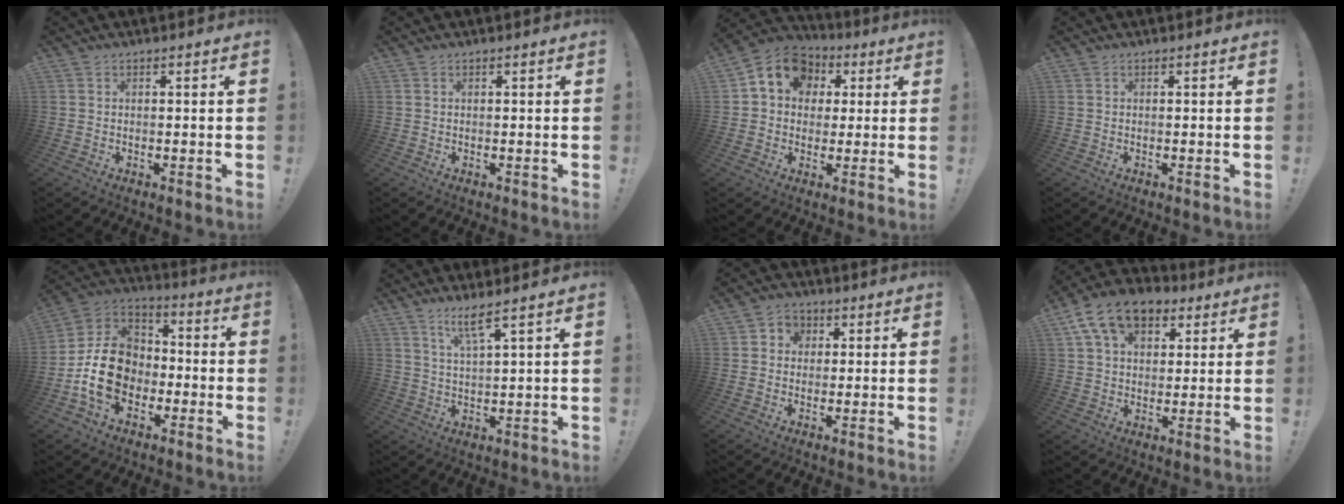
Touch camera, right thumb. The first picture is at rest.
{"total": 0.0}
{"total": 10.7, "force": [3.3, 8.9, 4.8], "torque": [-0.062, -0.013, 0.065]}
{"total": 0.0}
{"total": 17.1, "force": [-4.4, 13.1, 10.1], "torque": [-0.181, 0.030, -0.069]}
{"total": 6.4, "force": [4.3, 0.2, 4.7], "torque": [-0.082, -0.017, 0.070]}
{"total": 4.3, "force": [0.6, 4.0, 1.2], "torque": [-0.007, -0.001, 0.009]}
{"total": 14.8, "force": [7.1, 9.6, 8.7], "torque": [-0.146, -0.024, 0.134]}